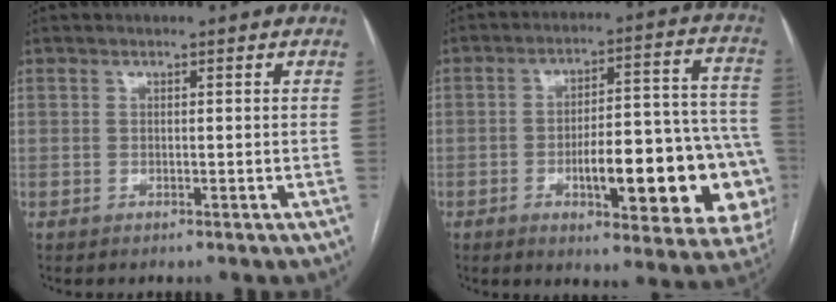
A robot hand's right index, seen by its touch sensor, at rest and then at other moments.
{"total": 21.6, "force": [-6.3, 5.5, 19.9], "torque": [-0.177, 0.031, -0.068]}